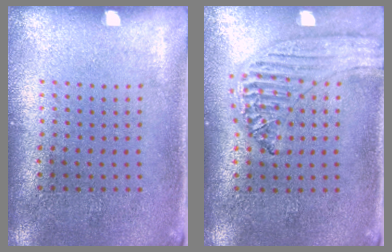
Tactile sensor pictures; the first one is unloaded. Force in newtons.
{"total": 1.2, "press": 1.2, "slide": 0.1}